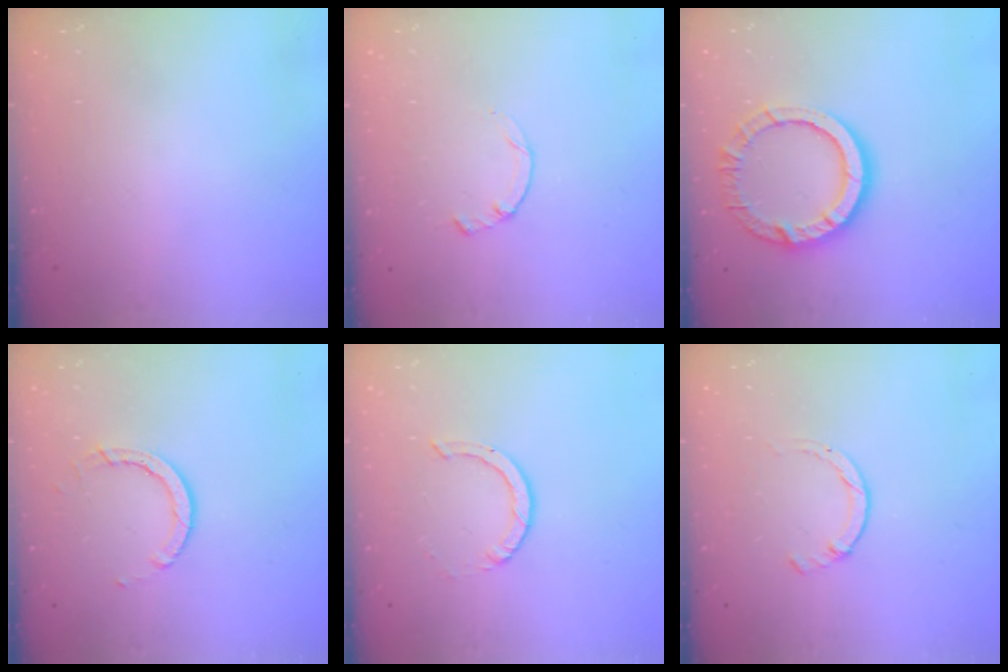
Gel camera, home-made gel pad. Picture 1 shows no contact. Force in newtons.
{"total": 0.5, "press": 0.4, "slide": 0.3}
{"total": 12.7, "press": 12.6, "slide": 0.9}
{"total": 4.9, "press": 4.9, "slide": 0.5}
{"total": 2.2, "press": 2.2, "slide": 0.2}
{"total": 1.7, "press": 1.7, "slide": 0.3}